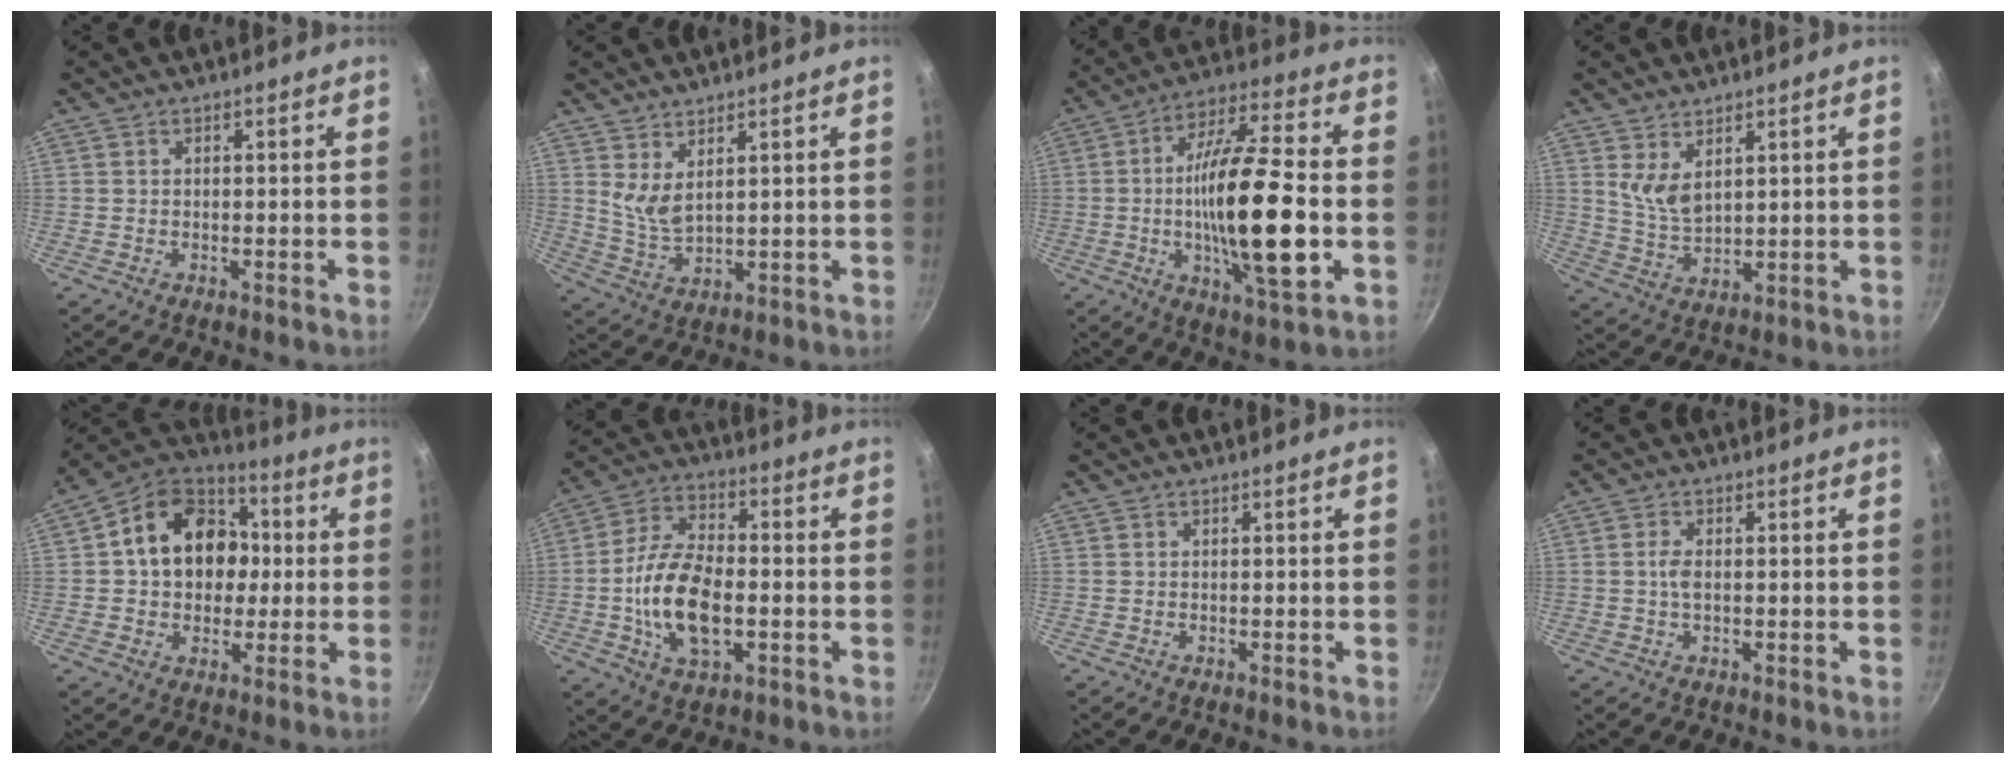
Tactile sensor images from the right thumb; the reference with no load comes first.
{"total": 5.1, "force": [3.2, 1.8, 3.5], "torque": [-0.061, -0.038, 0.070]}
{"total": 21.6, "force": [-2.8, 5.6, 20.7], "torque": [-0.359, 0.017, -0.054]}
{"total": 5.8, "force": [3.1, 2.8, 4.0], "torque": [-0.068, -0.034, 0.068]}
{"total": 17.6, "force": [1.9, 13.8, 10.8], "torque": [-0.144, 0.033, 0.020]}
{"total": 14.8, "force": [-2.4, 7.8, 12.3], "torque": [-0.225, 0.022, -0.049]}
{"total": 0.0}
{"total": 2.2, "force": [0.0, 1.0, 1.9], "torque": [-0.041, 0.003, -0.003]}